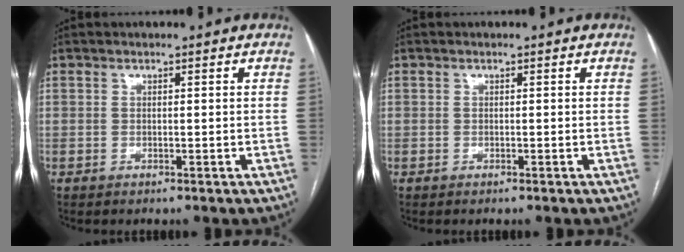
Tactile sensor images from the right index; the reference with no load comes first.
{"total": 0.0}